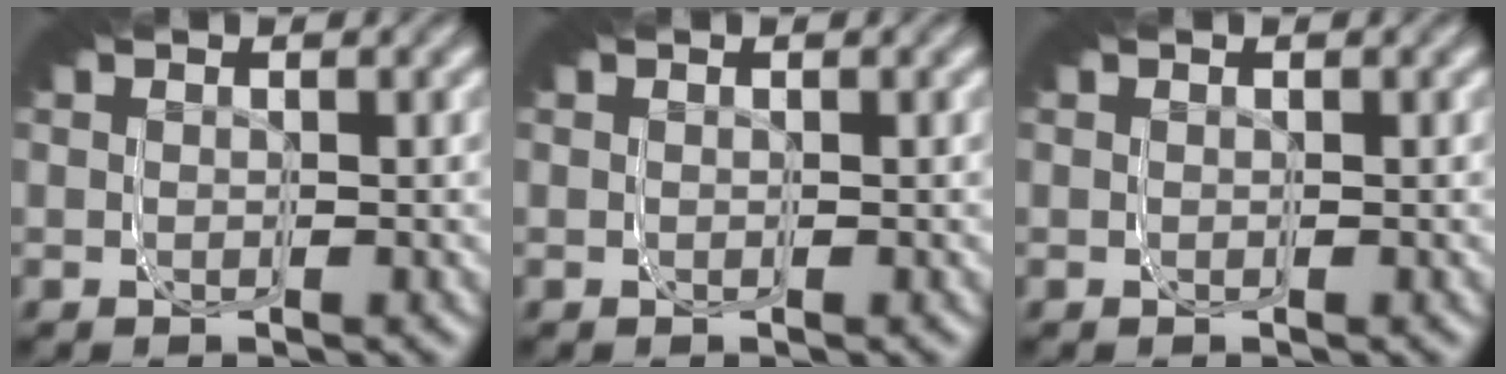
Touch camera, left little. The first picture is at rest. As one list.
[{"total": 0.0}, {"total": 0.0}]